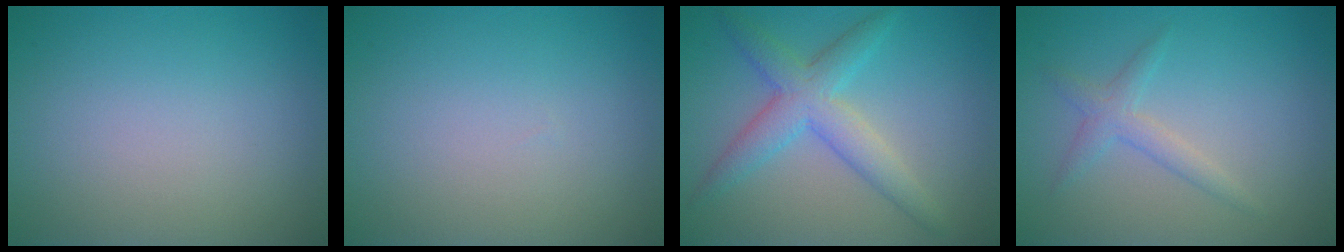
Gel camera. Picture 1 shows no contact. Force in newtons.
{"total": 0.0}
{"total": 3.6, "press": 3.6, "slide": 0.2}
{"total": 1.8, "press": 1.8, "slide": 0.1}